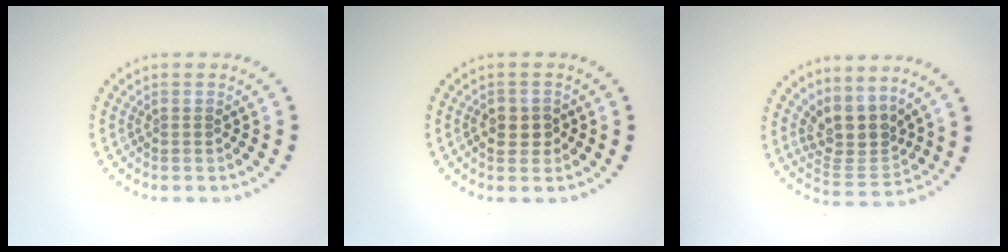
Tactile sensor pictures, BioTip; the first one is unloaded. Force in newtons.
{"total": 2.3, "press": 2.3, "slide": 0.6}
{"total": 4.1, "press": 3.2, "slide": 2.5}